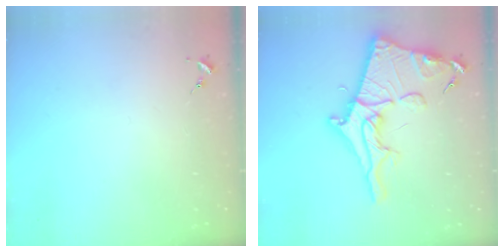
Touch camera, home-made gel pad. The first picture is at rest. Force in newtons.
{"total": 19.1, "press": 19.1, "slide": 1.4}